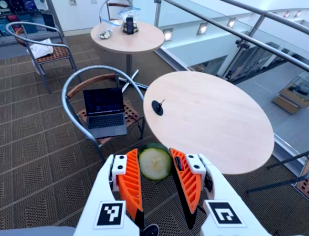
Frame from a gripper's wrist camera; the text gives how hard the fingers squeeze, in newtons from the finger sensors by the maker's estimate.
{"total": 8.6, "left": 7.9, "right": 9.2}